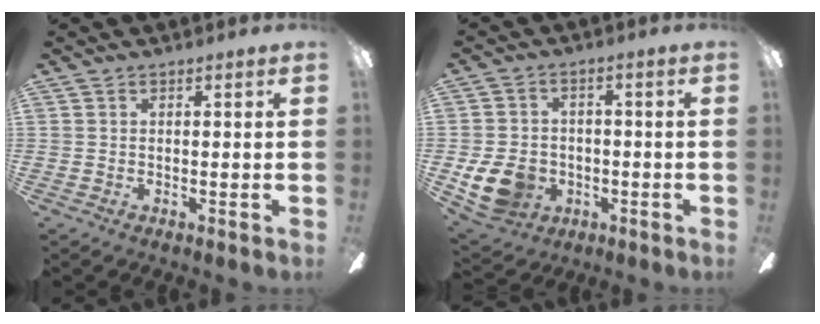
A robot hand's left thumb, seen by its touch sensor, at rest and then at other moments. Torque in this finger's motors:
{"motor_torque": [1.24, 1.61, 0.39, -0.26, 0.08]}